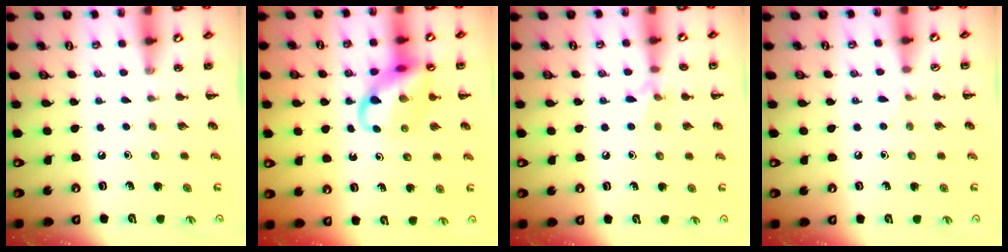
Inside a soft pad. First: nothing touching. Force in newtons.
{"total": 12.6, "press": 12.5, "slide": 1.9}
{"total": 6.5, "press": 6.2, "slide": 2.0}
{"total": 2.8, "press": 2.5, "slide": 1.1}